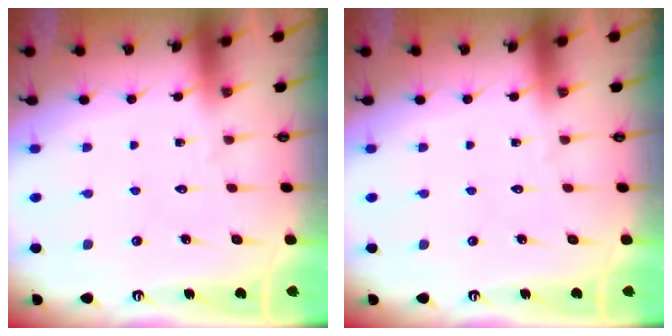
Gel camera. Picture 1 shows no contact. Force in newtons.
{"total": 0.0}